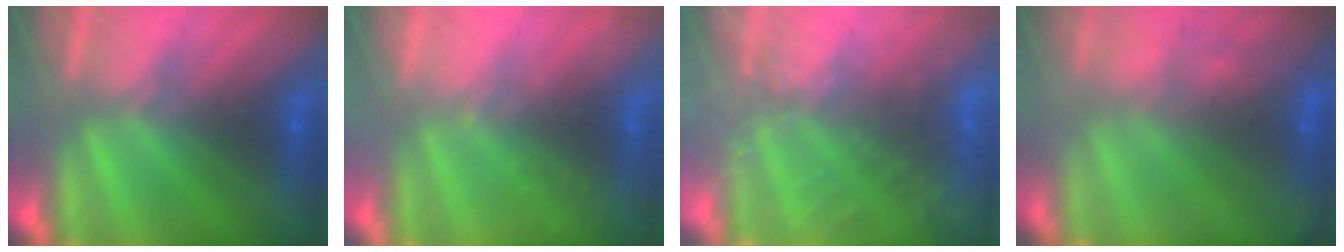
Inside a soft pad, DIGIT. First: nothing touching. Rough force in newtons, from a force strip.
{"total": 2.3}
{"total": 6.1}
{"total": 7.6}